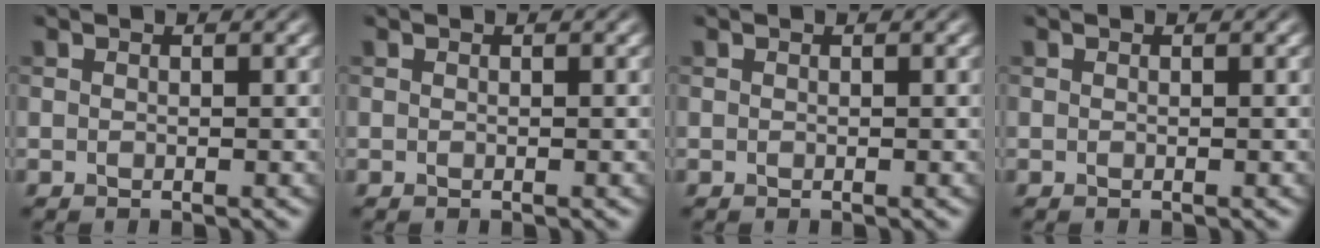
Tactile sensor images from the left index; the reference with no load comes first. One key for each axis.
{"total": 0.0}
{"total": 0.0}
{"total": 0.0}